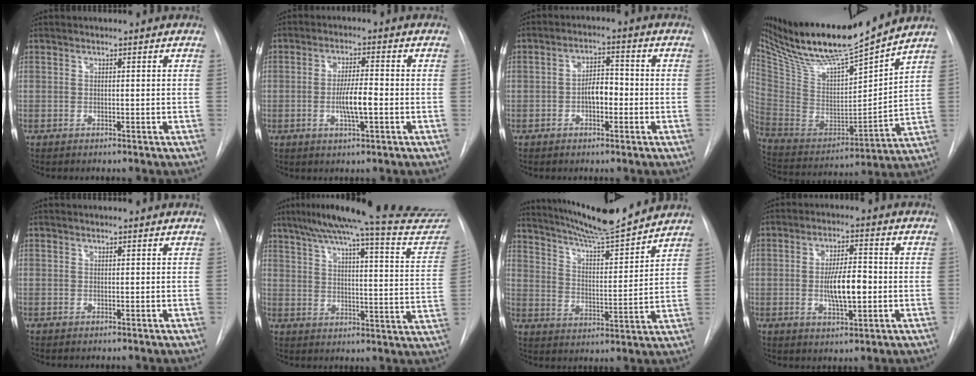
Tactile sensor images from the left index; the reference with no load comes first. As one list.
[{"total": 5.3, "force": [-1.2, 0.7, 5.1], "torque": [-0.098, -0.004, -0.020]}, {"total": 4.3, "force": [-1.1, 2.1, 3.6], "torque": [-0.060, 0.013, -0.021]}, {"total": 22.3, "force": [18.8, 2.0, 11.8], "torque": [-0.219, -0.003, 0.331]}, {"total": 0.9, "force": [0.9, 0.0, 0.2], "torque": [-0.008, 0.007, 0.009]}, {"total": 27.9, "force": [25.2, 1.4, 12.0], "torque": [-0.174, -0.075, 0.307]}, {"total": 15.1, "force": [14.0, 0.1, 5.6], "torque": [-0.096, -0.005, 0.220]}, {"total": 7.3, "force": [-0.8, 2.1, 7.0], "torque": [-0.127, 0.002, -0.013]}]